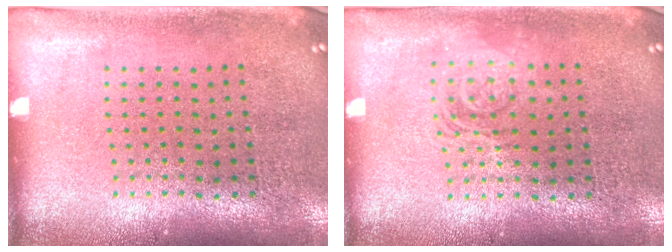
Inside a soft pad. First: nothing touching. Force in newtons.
{"total": 1.3, "press": 1.2, "slide": 0.3}